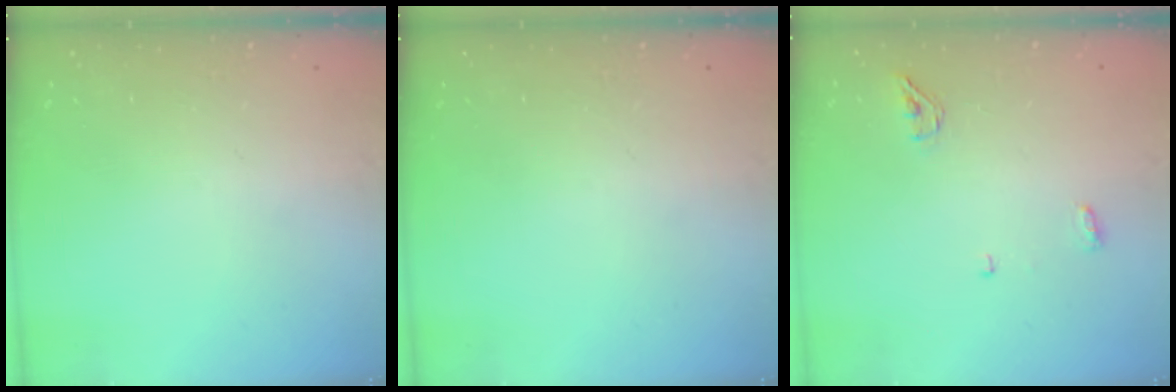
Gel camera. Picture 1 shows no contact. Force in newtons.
{"total": 0.0}
{"total": 4.0, "press": 3.9, "slide": 1.0}